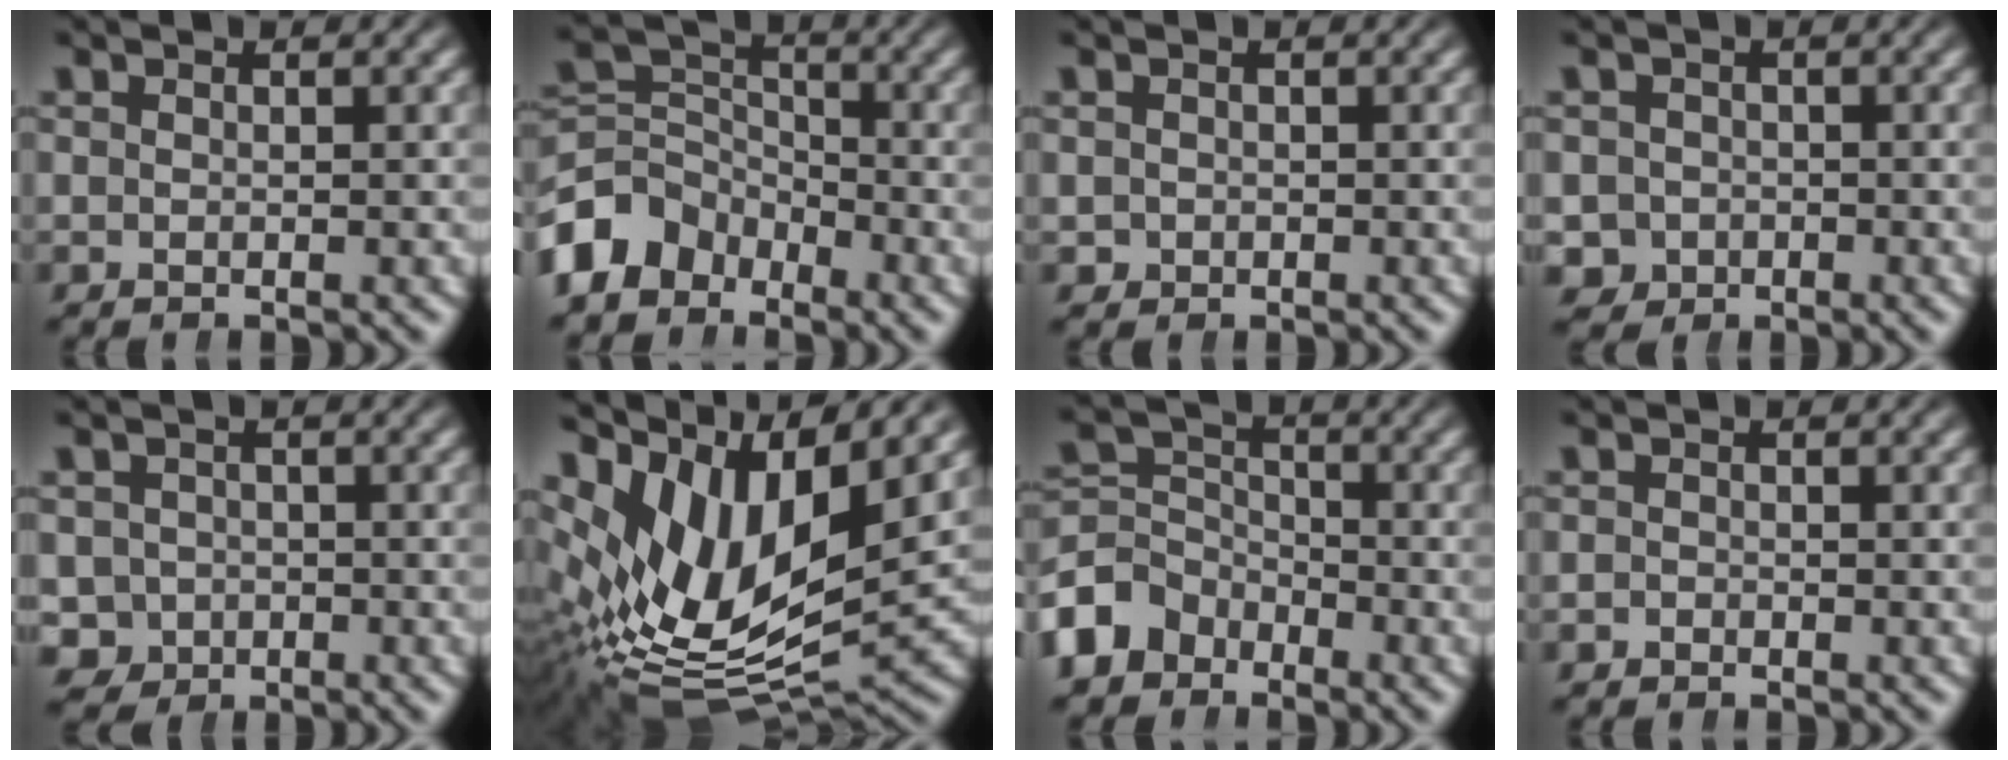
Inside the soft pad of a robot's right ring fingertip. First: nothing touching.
{"total": 8.0, "force": [-2.4, 6.9, 3.2], "torque": [-0.077, -0.030, -0.041]}
{"total": 1.7, "force": [-0.5, 1.6, 0.2], "torque": [-0.010, -0.016, 0.001]}
{"total": 5.3, "force": [-2.5, 4.6, 1.1], "torque": [-0.027, -0.033, -0.030]}
{"total": 7.1, "force": [-2.7, 6.3, 1.9], "torque": [-0.047, -0.040, -0.032]}
{"total": 14.8, "force": [1.1, 10.1, 10.8], "torque": [-0.228, -0.041, 0.032]}
{"total": 5.8, "force": [-2.4, 5.0, 1.9], "torque": [-0.047, -0.026, -0.034]}
{"total": 1.0, "force": [-0.9, 0.3, -0.3], "torque": [0.012, -0.005, -0.013]}